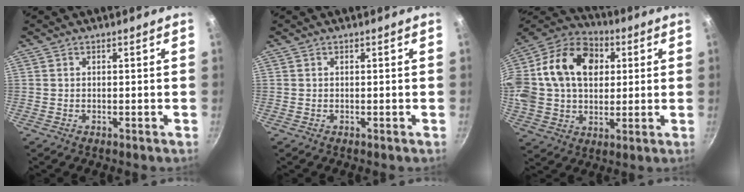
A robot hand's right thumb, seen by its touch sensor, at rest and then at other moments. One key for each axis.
{"total": 0.0}
{"total": 25.6, "fx": 5.0, "fy": 18.5, "fz": 16.9, "tx": -0.313, "ty": 0.032, "tz": 0.077}